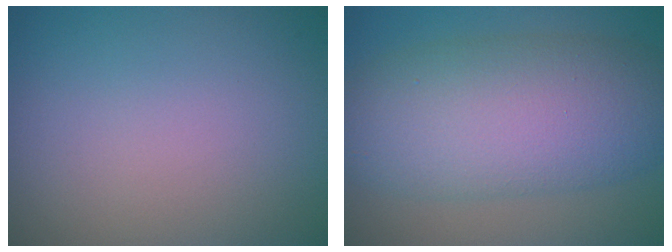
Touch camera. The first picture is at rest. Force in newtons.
{"total": 9.6, "press": 9.6, "slide": 0.2}